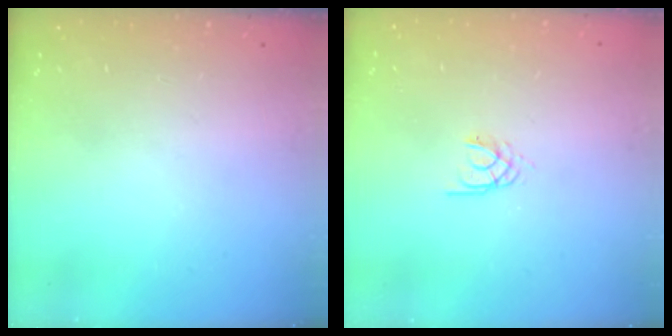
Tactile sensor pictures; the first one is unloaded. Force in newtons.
{"total": 1.9, "press": 1.9, "slide": 0.3}